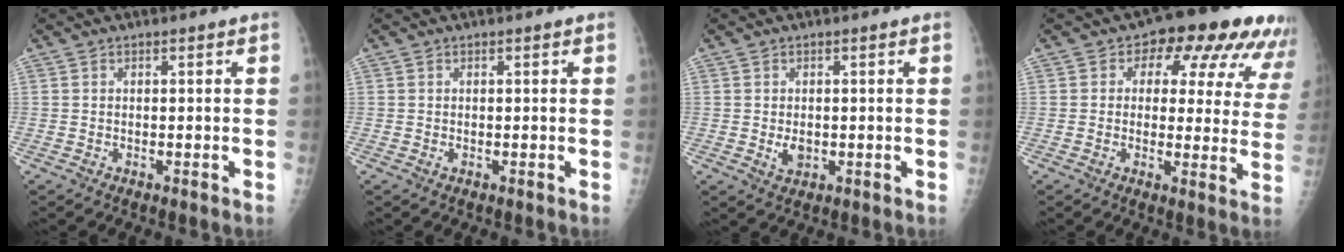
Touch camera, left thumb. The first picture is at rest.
{"total": 0.7, "force": [0.2, 0.3, 0.6], "torque": [-0.012, 0.005, 0.006]}
{"total": 2.6, "force": [-0.1, 1.8, 1.9], "torque": [-0.024, -0.004, 0.003]}
{"total": 15.5, "force": [8.1, 8.5, 10.1], "torque": [-0.074, -0.014, 0.080]}